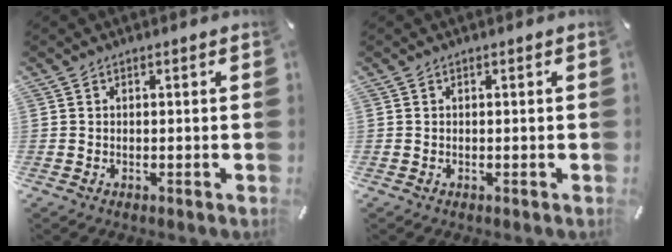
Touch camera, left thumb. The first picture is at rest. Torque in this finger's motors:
{"motor_torque": [-0.10, -0.07, -0.06, 0.06, 0.00]}